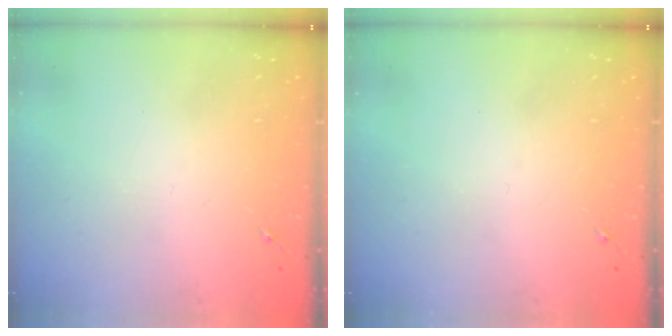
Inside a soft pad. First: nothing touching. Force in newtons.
{"total": 0.0}